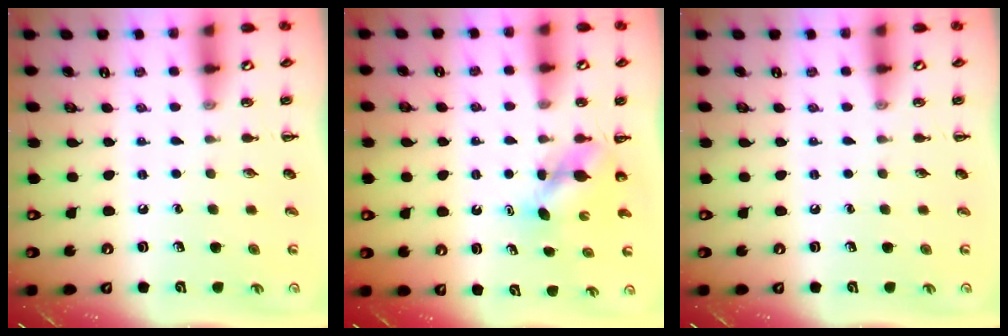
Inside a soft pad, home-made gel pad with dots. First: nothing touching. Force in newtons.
{"total": 4.4, "press": 4.4, "slide": 0.4}
{"total": 0.0}